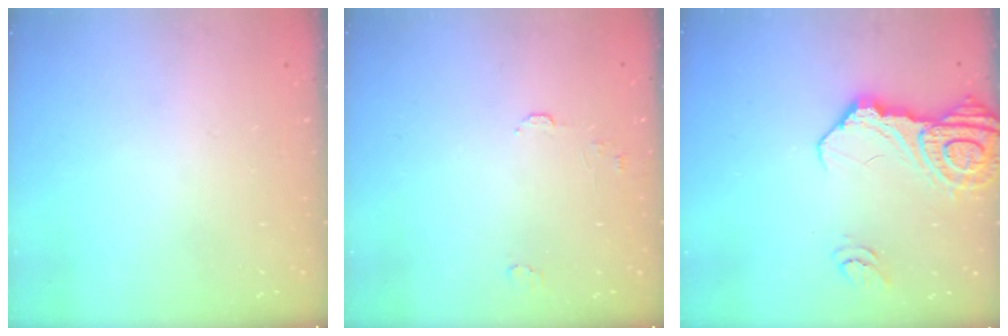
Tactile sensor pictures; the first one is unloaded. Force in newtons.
{"total": 4.6, "press": 4.6, "slide": 0.4}
{"total": 16.4, "press": 16.3, "slide": 1.9}